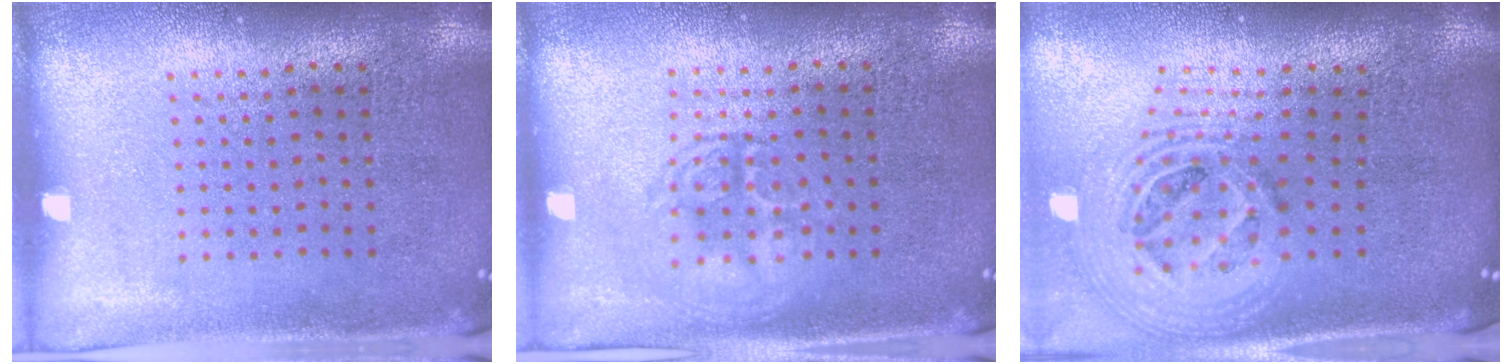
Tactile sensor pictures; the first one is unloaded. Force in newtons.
{"total": 1.3, "press": 1.3, "slide": 0.1}
{"total": 2.6, "press": 1.9, "slide": 1.9}